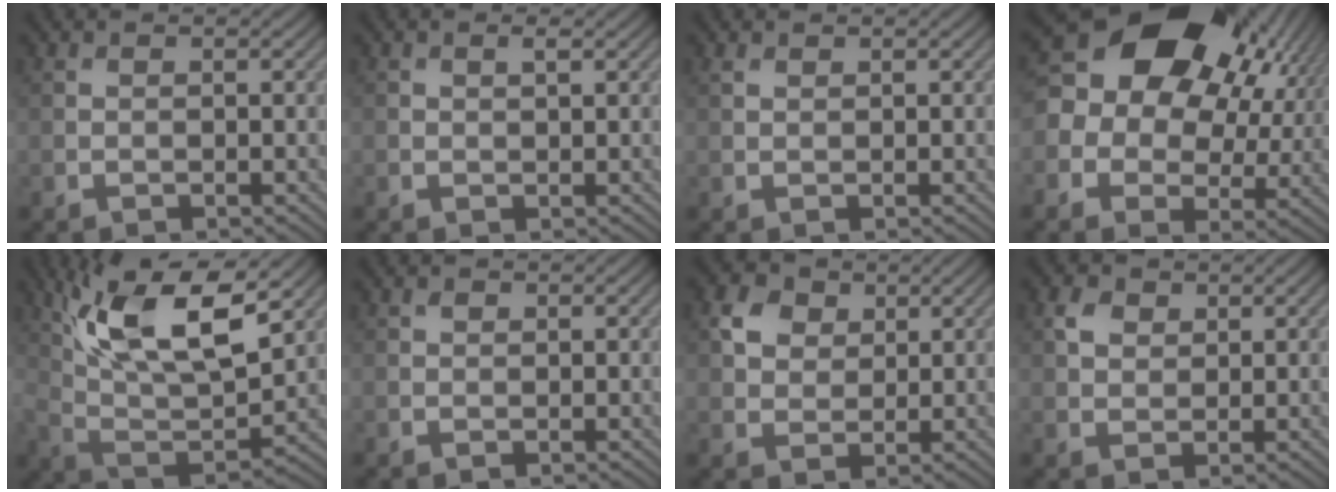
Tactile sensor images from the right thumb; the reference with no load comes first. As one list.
[{"total": 1.0, "force": [0.5, 0.4, 0.8], "torque": [-0.014, -0.003, 0.008]}, {"total": 0.9, "force": [0.7, 0.4, 0.4], "torque": [-0.012, 0.002, 0.016]}, {"total": 19.9, "force": [5.5, 15.4, 11.3], "torque": [-0.258, 0.022, 0.116]}, {"total": 15.2, "force": [7.1, 5.5, 12.3], "torque": [-0.257, 0.001, 0.132]}, {"total": 0.6, "force": [0.3, 0.4, 0.2], "torque": [-0.003, -0.002, 0.006]}, {"total": 4.2, "force": [1.9, 3.3, 1.8], "torque": [-0.043, 0.007, 0.031]}, {"total": 2.7, "force": [1.4, 2.0, 1.2], "torque": [-0.028, 0.003, 0.024]}]